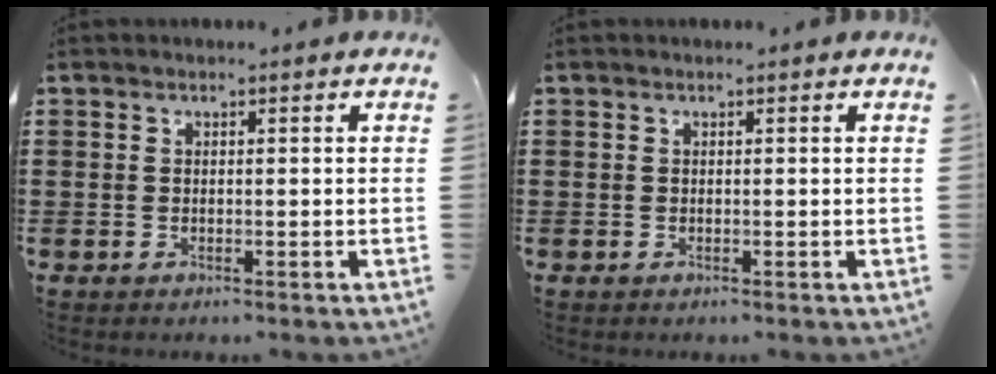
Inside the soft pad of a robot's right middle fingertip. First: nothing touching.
{"total": 0.0}